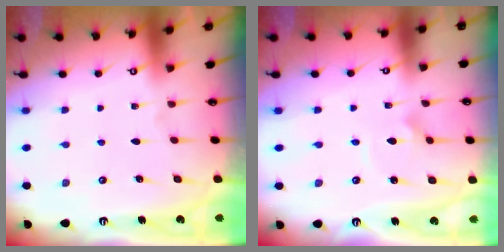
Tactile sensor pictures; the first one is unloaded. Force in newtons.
{"total": 2.1, "press": 2.1, "slide": 0.0}